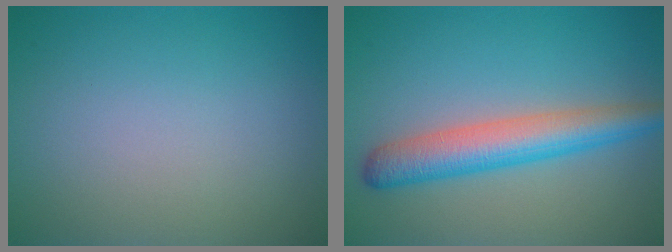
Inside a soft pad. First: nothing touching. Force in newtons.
{"total": 5.2, "press": 5.2, "slide": 0.2}